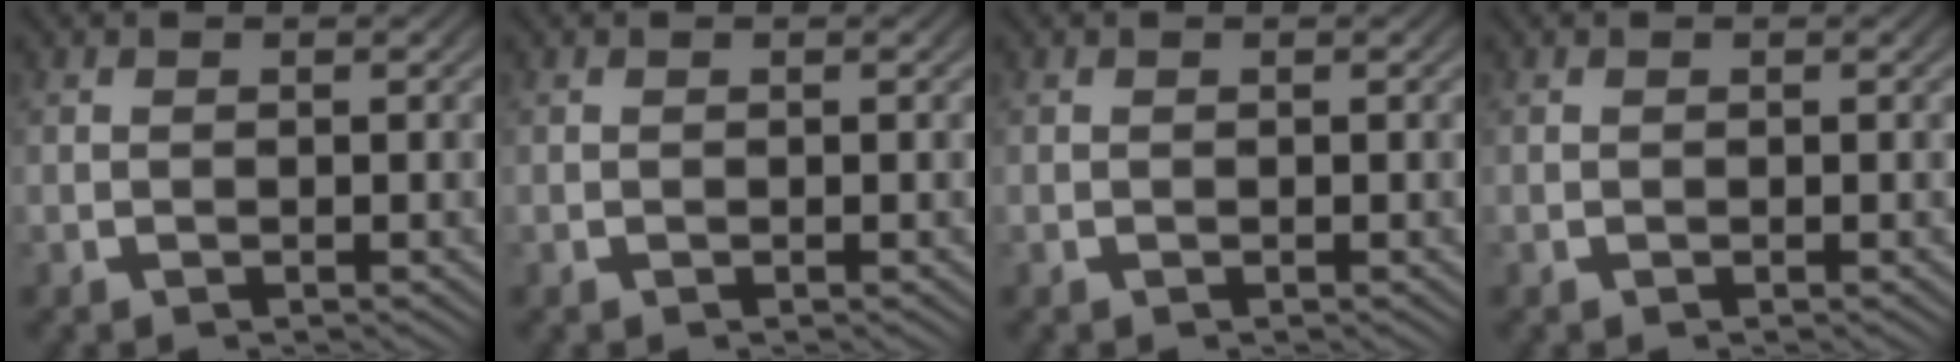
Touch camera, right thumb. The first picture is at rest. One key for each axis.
{"total": 0.0}
{"total": 0.0}
{"total": 0.0}